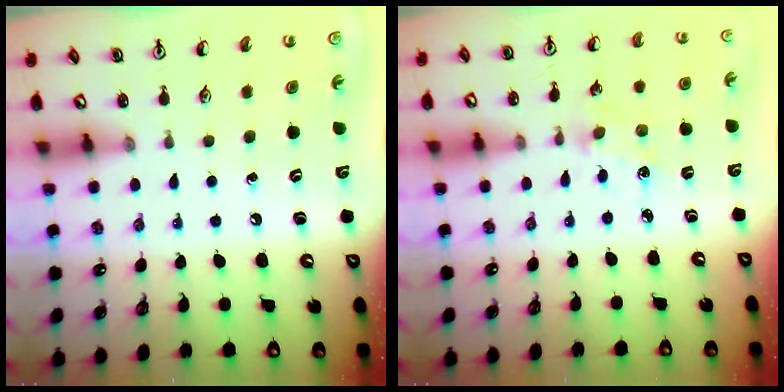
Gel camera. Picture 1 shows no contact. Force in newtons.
{"total": 1.9, "press": 1.8, "slide": 0.3}